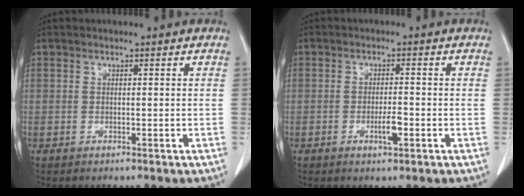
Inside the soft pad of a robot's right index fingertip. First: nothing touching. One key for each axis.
{"total": 2.8, "fx": -1.1, "fy": 0.5, "fz": 2.5, "tx": -0.045, "ty": -0.001, "tz": -0.016}